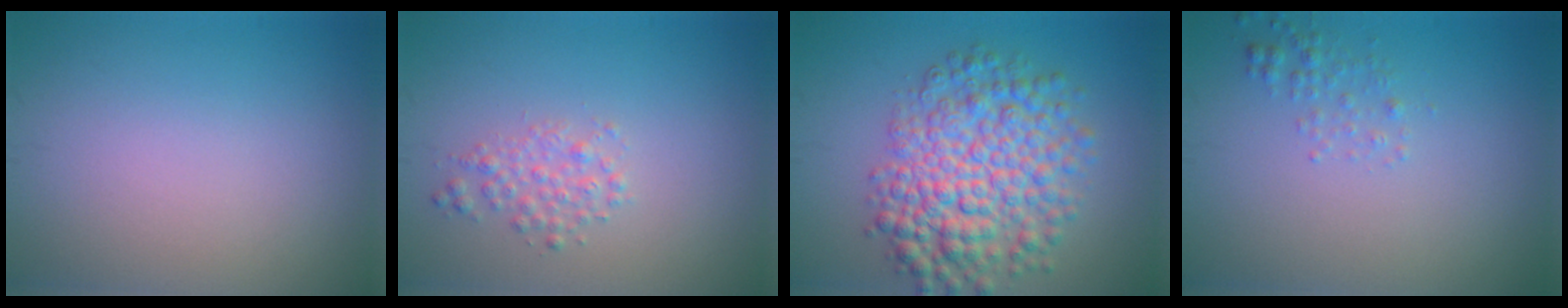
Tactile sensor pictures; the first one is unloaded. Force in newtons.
{"total": 1.8, "press": 1.8, "slide": 0.1}
{"total": 8.1, "press": 8.1, "slide": 0.2}
{"total": 1.3, "press": 1.3, "slide": 0.1}